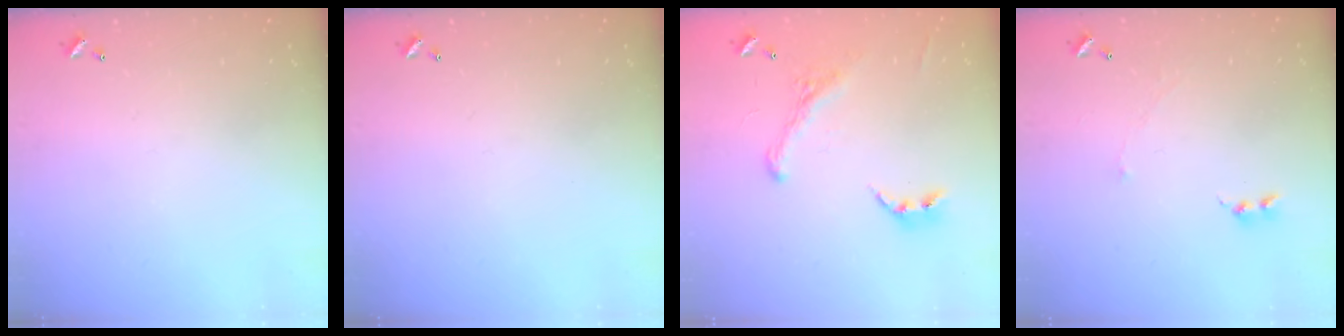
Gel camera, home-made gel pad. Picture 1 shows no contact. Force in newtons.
{"total": 0.0}
{"total": 2.9, "press": 2.7, "slide": 1.2}
{"total": 2.0, "press": 1.9, "slide": 0.7}